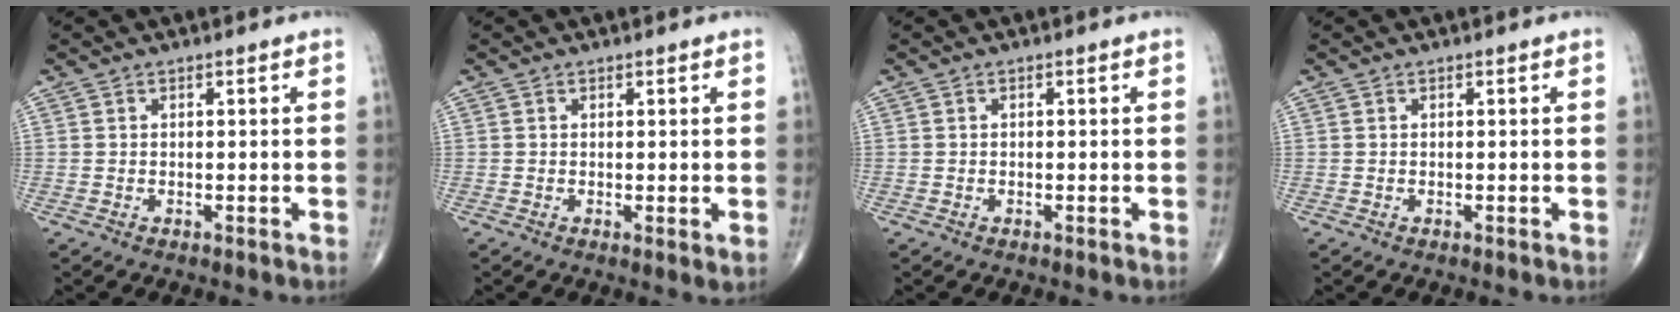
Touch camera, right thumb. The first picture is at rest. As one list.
[{"total": 1.4, "force": [0.1, 0.4, 1.4], "torque": [-0.025, -0.008, 0.002]}, {"total": 0.0}, {"total": 0.0}]